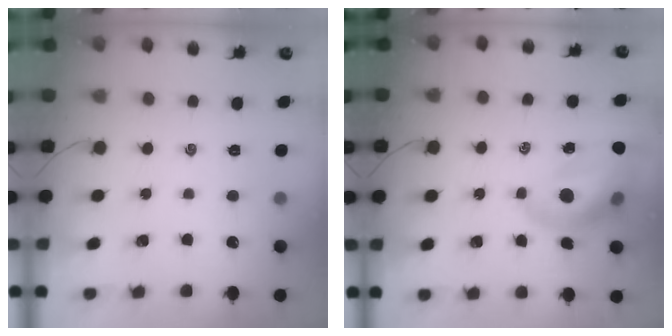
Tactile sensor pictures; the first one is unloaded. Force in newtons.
{"total": 13.7, "press": 13.2, "slide": 3.8}